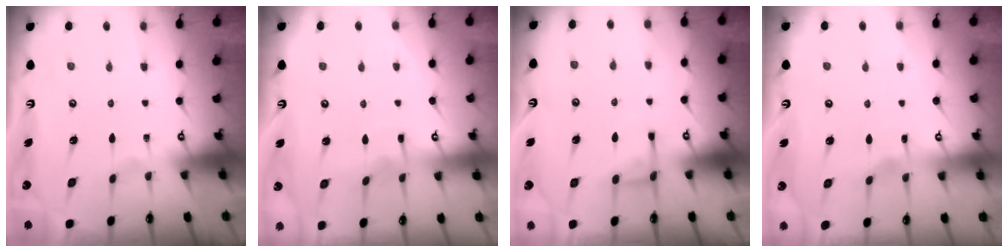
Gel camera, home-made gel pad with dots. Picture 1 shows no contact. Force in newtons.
{"total": 2.8, "press": 2.8, "slide": 0.4}
{"total": 5.4, "press": 5.4, "slide": 0.6}
{"total": 2.9, "press": 2.8, "slide": 0.4}